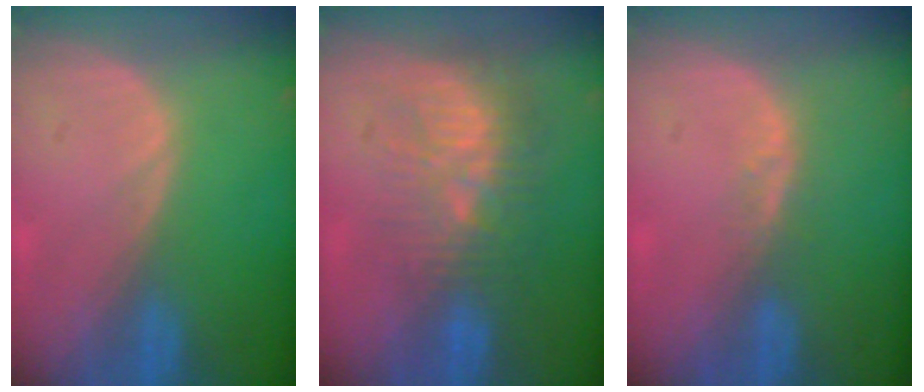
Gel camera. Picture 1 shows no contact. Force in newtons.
{"total": 10.1, "press": 9.0, "slide": 4.5}
{"total": 1.9, "press": 1.4, "slide": 1.3}